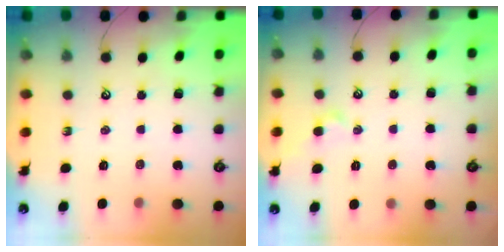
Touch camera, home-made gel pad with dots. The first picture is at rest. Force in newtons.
{"total": 0.0}